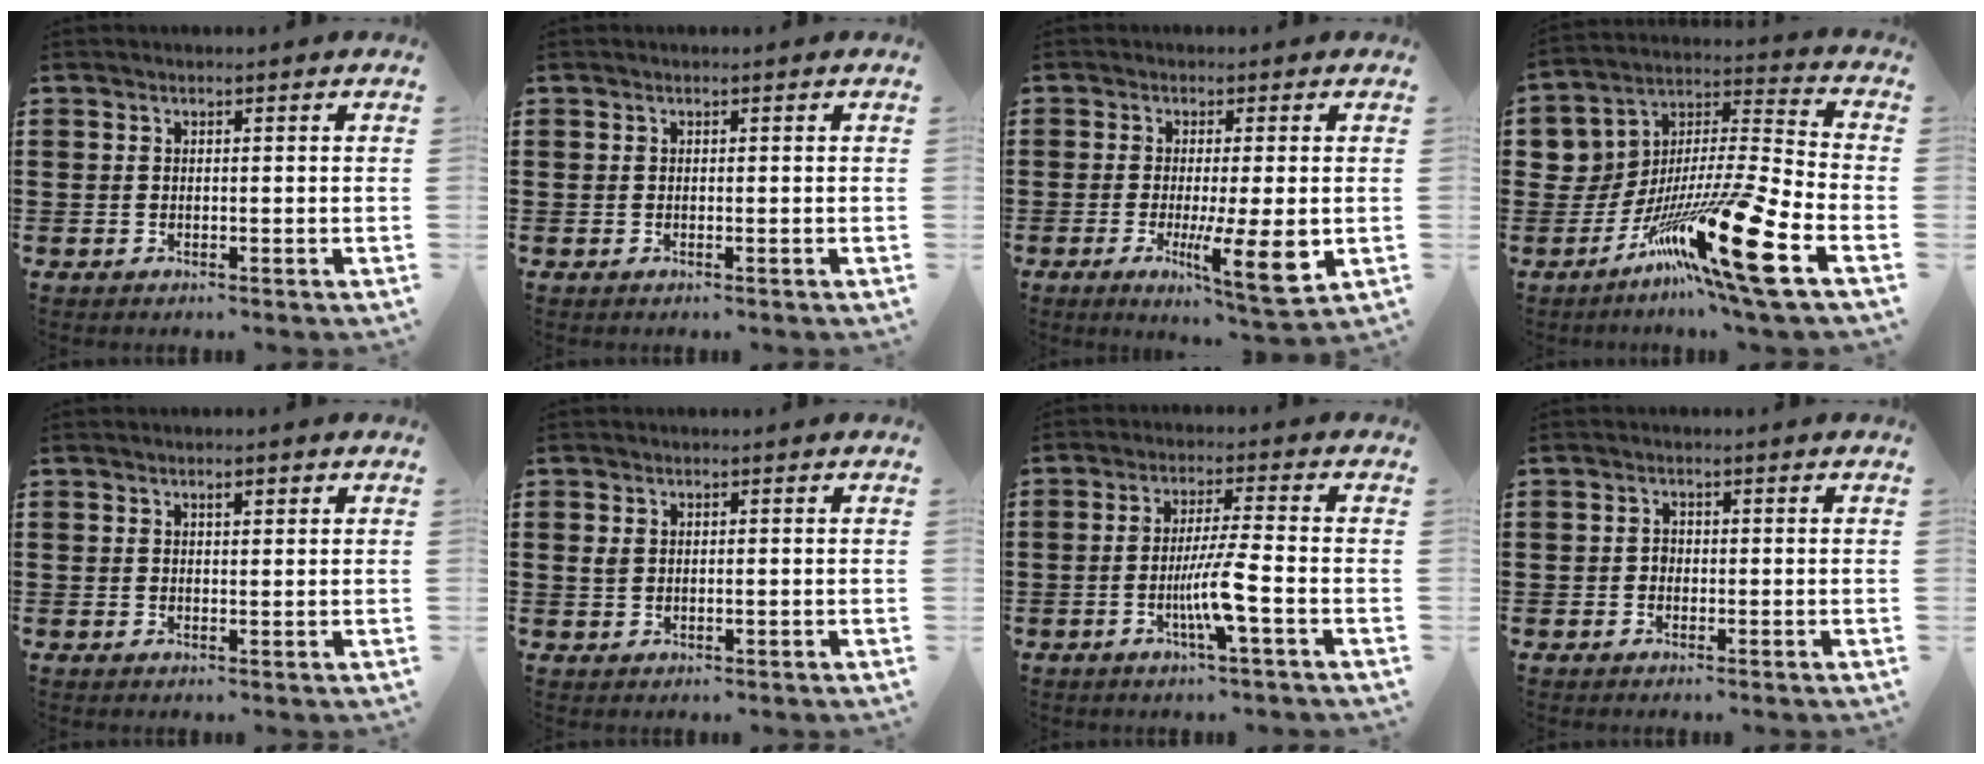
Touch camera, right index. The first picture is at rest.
{"total": 0.0}
{"total": 8.8, "force": [-1.9, 1.3, 8.5], "torque": [-0.144, -0.022, -0.029]}
{"total": 18.6, "force": [-9.5, 2.0, 15.8], "torque": [-0.302, 0.012, -0.159]}
{"total": 1.4, "force": [0.7, 0.5, 1.2], "torque": [-0.016, 0.001, 0.009]}
{"total": 1.3, "force": [0.2, 0.8, 1.0], "torque": [-0.023, 0.005, 0.003]}
{"total": 6.6, "force": [-2.3, -0.3, 6.2], "torque": [-0.117, -0.015, -0.046]}
{"total": 1.0, "force": [-0.4, 0.8, 0.5], "torque": [-0.012, 0.001, -0.008]}